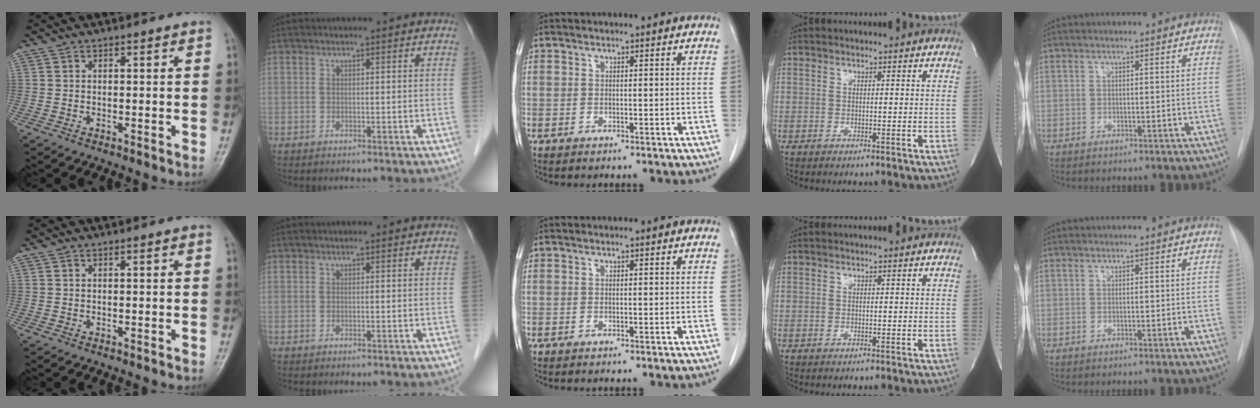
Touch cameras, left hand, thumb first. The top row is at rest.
{}